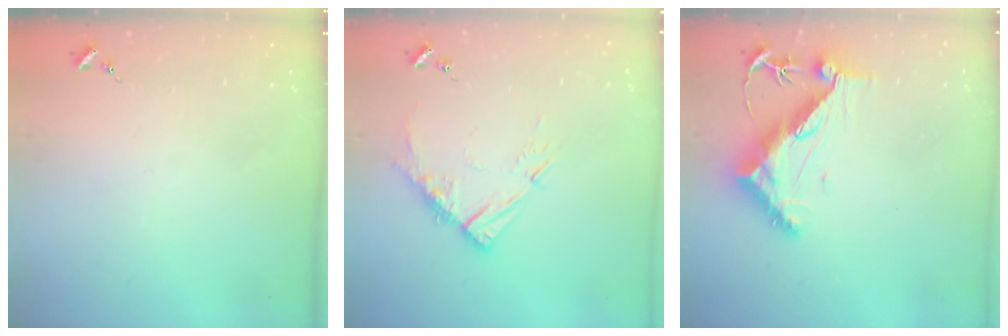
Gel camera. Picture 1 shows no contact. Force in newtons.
{"total": 10.7, "press": 10.7, "slide": 0.9}
{"total": 11.0, "press": 10.9, "slide": 1.0}